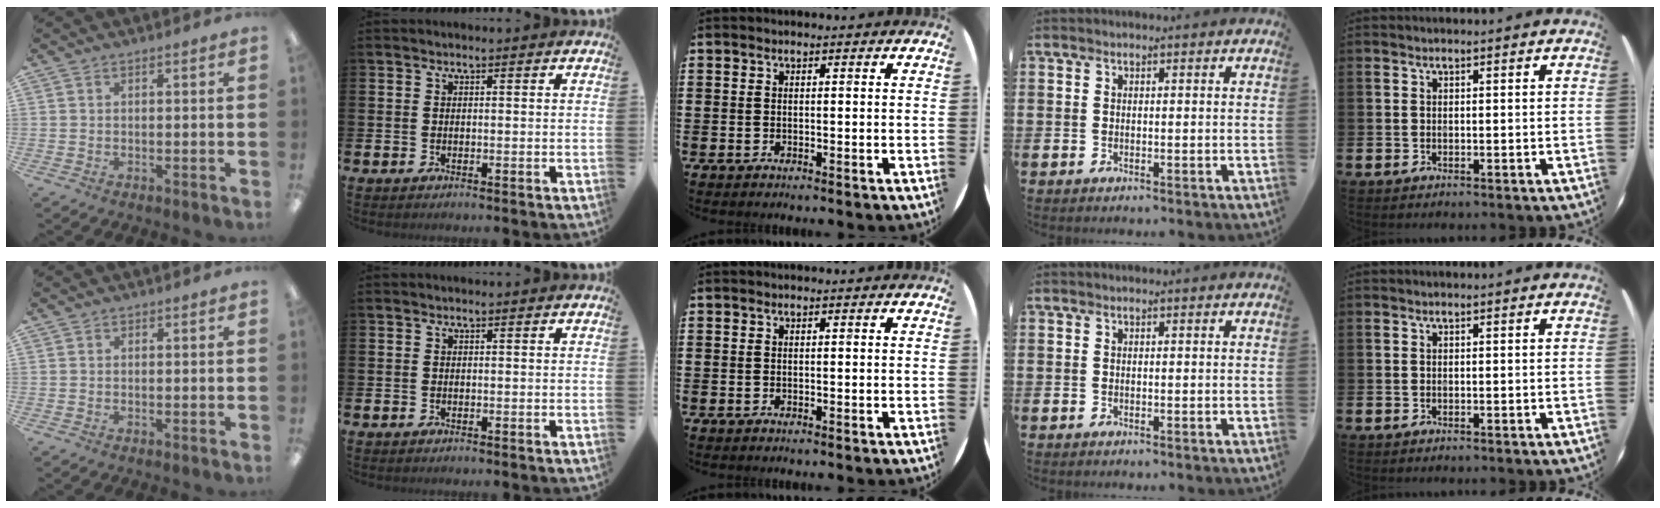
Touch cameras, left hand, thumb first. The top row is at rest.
{}